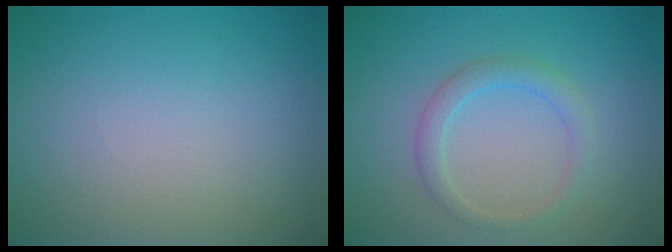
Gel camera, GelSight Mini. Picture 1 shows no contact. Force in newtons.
{"total": 1.9, "press": 1.9, "slide": 0.1}